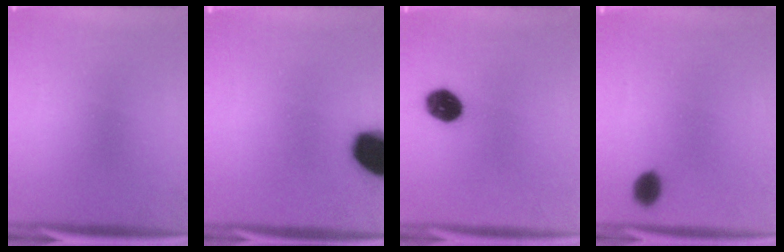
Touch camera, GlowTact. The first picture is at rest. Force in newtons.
{"total": 16.5}
{"total": 7.7}
{"total": 4.2}